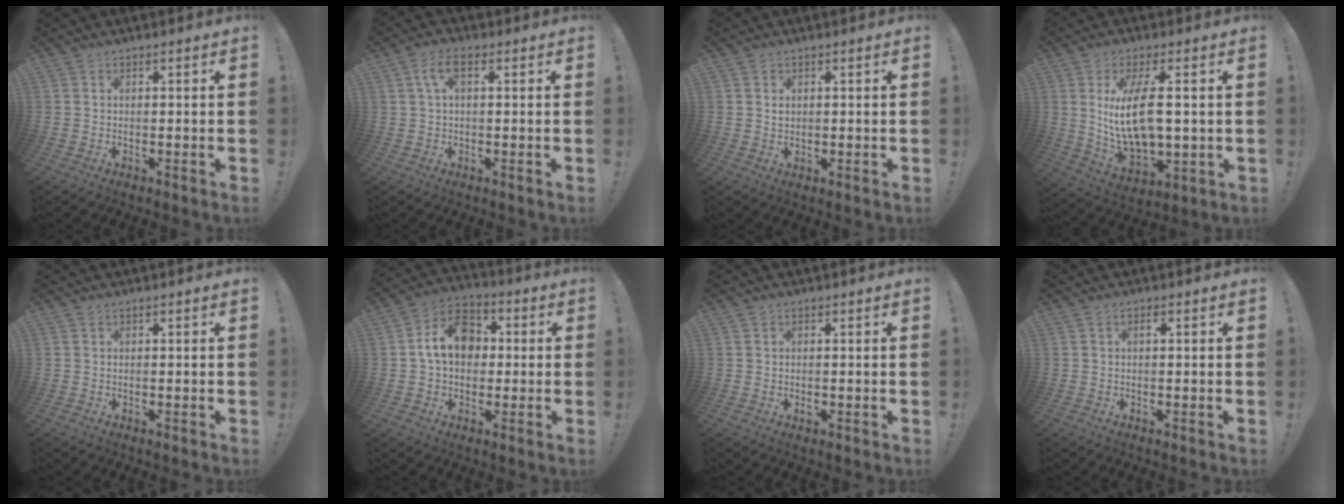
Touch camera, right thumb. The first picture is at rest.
{"total": 5.4, "force": [1.6, 2.4, 4.6], "torque": [-0.086, 0.008, 0.029]}
{"total": 1.2, "force": [0.4, 1.0, 0.4], "torque": [0.000, -0.002, 0.005]}
{"total": 14.9, "force": [2.4, 6.5, 13.2], "torque": [-0.254, -0.018, 0.034]}
{"total": 0.0}
{"total": 12.9, "force": [1.8, 9.8, 8.2], "torque": [-0.123, 0.013, 0.041]}
{"total": 0.5, "force": [-0.2, 0.4, 0.1], "torque": [0.004, -0.002, -0.005]}
{"total": 0.6, "force": [0.0, -0.1, 0.6], "torque": [-0.009, 0.000, -0.002]}